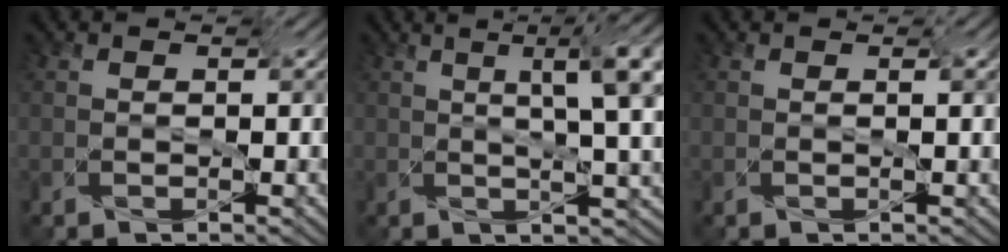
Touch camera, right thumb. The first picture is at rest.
{"total": 11.9, "force": [3.2, 4.0, 10.8], "torque": [-0.134, 0.037, 0.048]}
{"total": 1.0, "force": [0.3, -0.1, 0.9], "torque": [-0.014, 0.004, 0.005]}